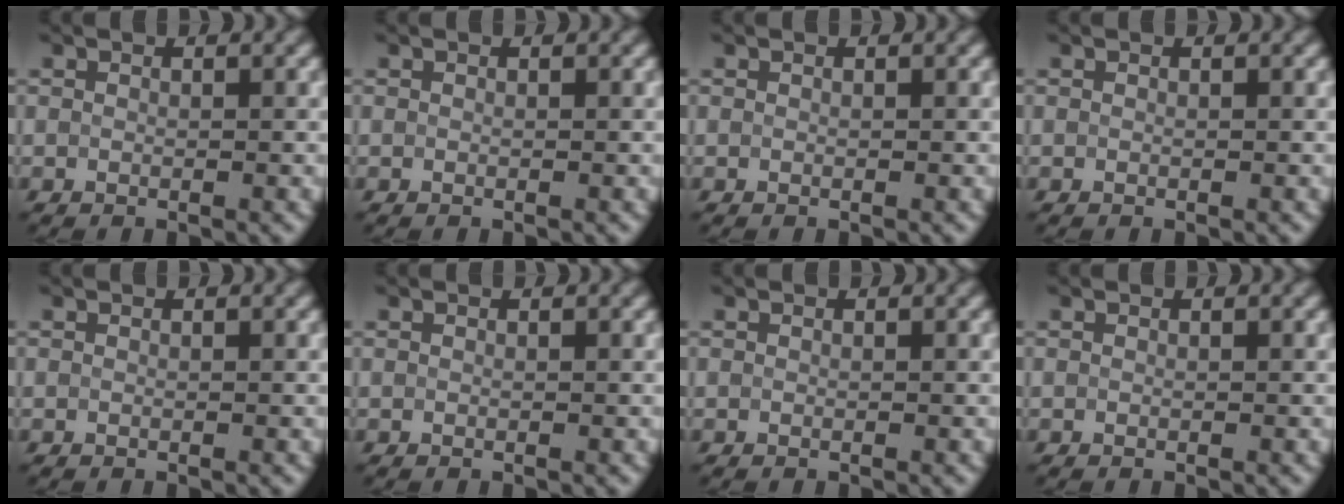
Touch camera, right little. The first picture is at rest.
{"total": 0.0}
{"total": 0.0}
{"total": 0.0}
{"total": 0.0}
{"total": 0.0}
{"total": 0.0}
{"total": 0.0}